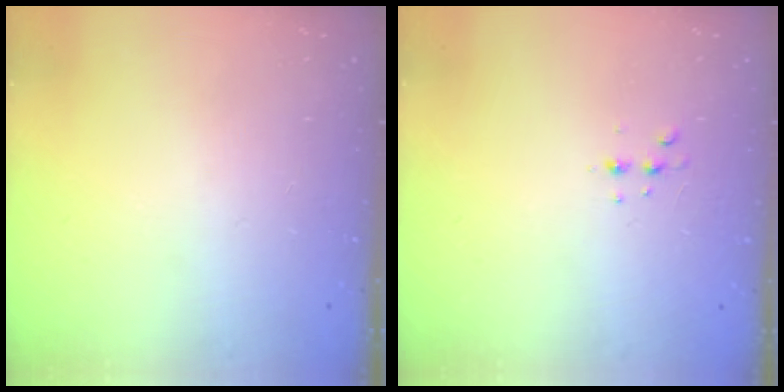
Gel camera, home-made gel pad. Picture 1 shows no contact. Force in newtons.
{"total": 3.1, "press": 3.0, "slide": 0.6}